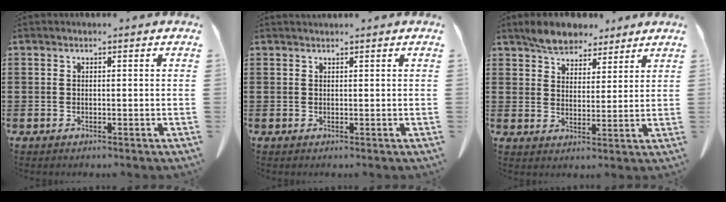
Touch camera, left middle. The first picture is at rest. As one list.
[{"total": 0.5, "force": [0.5, 0.0, 0.1], "torque": [-0.004, -0.001, 0.010]}, {"total": 5.6, "force": [5.0, 2.3, 1.1], "torque": [-0.031, -0.007, 0.093]}]